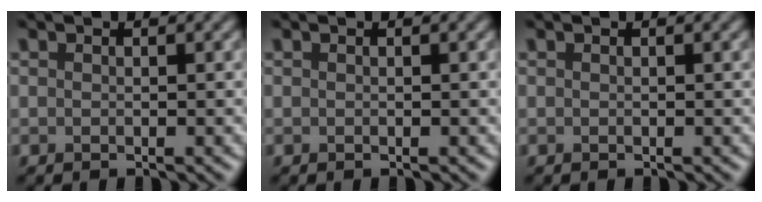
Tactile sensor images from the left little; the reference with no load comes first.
{"total": 0.0}
{"total": 0.0}